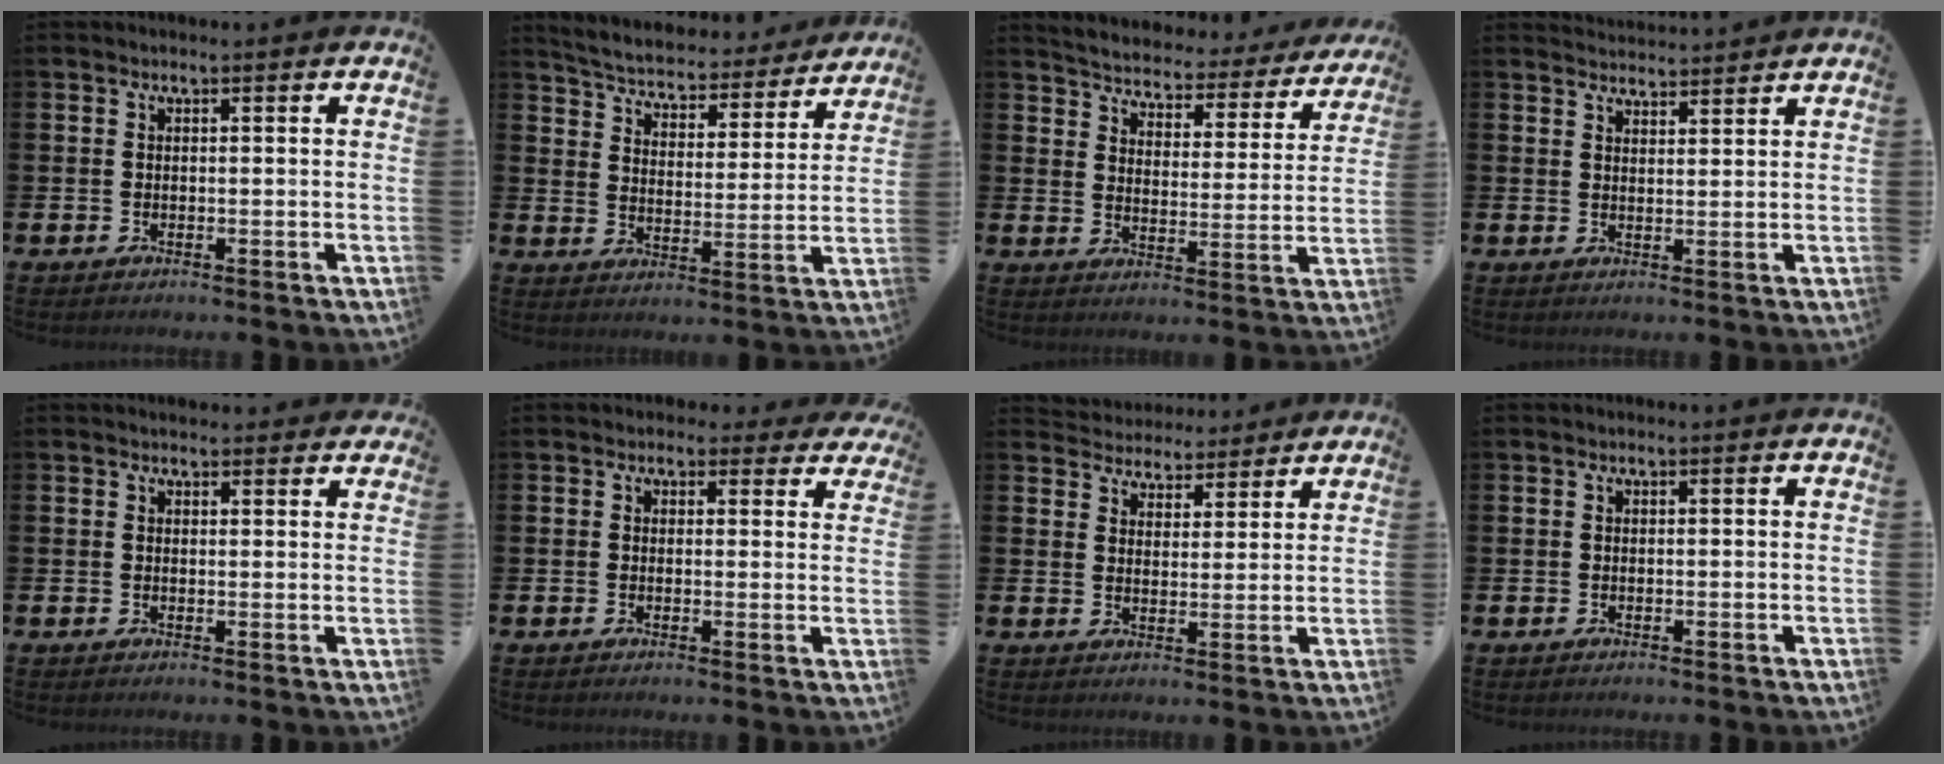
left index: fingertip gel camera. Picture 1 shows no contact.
{"total": 4.8, "force": [4.7, 1.1, 0.7], "torque": [-0.042, -0.041, 0.075]}
{"total": 4.1, "force": [4.0, 0.9, 0.3], "torque": [-0.033, -0.037, 0.063]}
{"total": 3.1, "force": [3.1, 0.2, -0.2], "torque": [0.001, -0.020, 0.056]}
{"total": 1.9, "force": [1.8, 0.6, 0.0], "torque": [0.008, -0.005, 0.031]}
{"total": 2.1, "force": [1.6, 1.3, 0.2], "torque": [0.000, -0.003, 0.025]}
{"total": 4.2, "force": [4.0, 1.3, -0.6], "torque": [-0.004, -0.029, 0.070]}
{"total": 0.0}